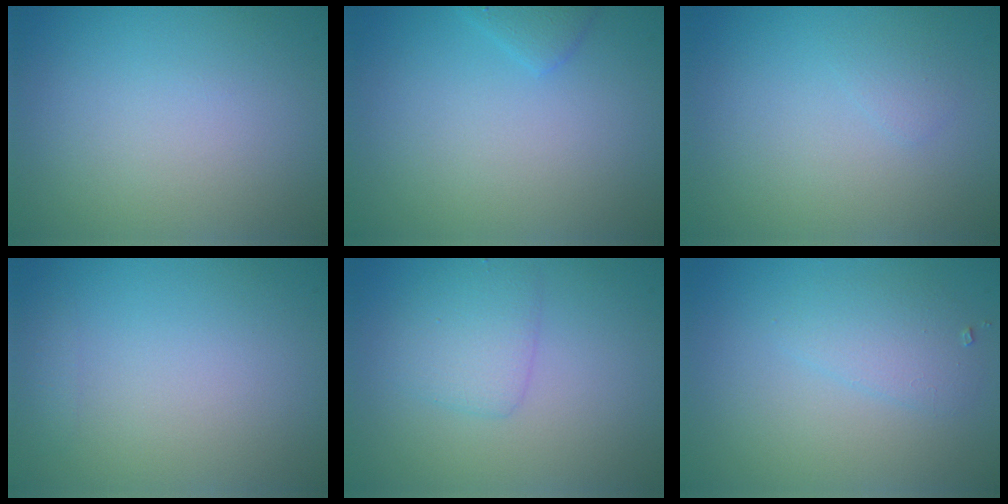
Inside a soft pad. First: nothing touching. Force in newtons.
{"total": 1.2, "press": 1.2, "slide": 0.2}
{"total": 0.7, "press": 0.7, "slide": 0.1}
{"total": 0.7, "press": 0.7, "slide": 0.1}
{"total": 2.6, "press": 2.6, "slide": 0.0}
{"total": 2.0, "press": 2.0, "slide": 0.1}